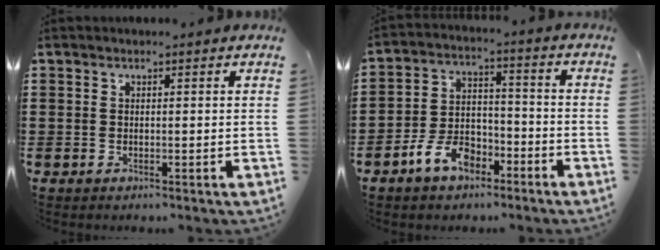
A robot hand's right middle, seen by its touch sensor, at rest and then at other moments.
{"total": 7.3, "force": [-4.8, 3.9, 3.8], "torque": [-0.081, 0.020, -0.093]}